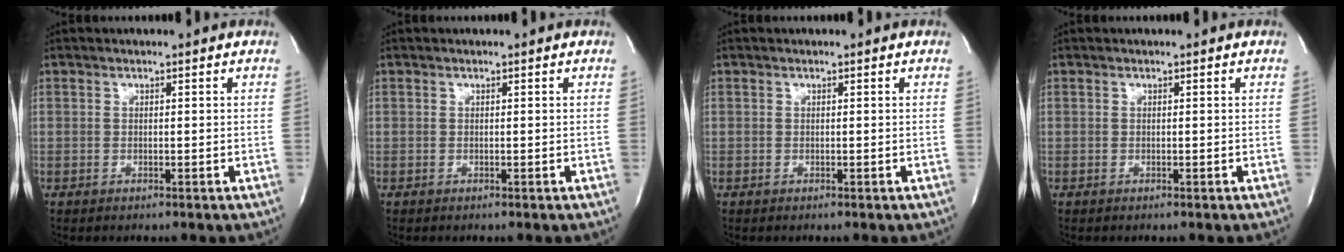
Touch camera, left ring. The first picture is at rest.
{"total": 0.0}
{"total": 0.0}
{"total": 0.0}